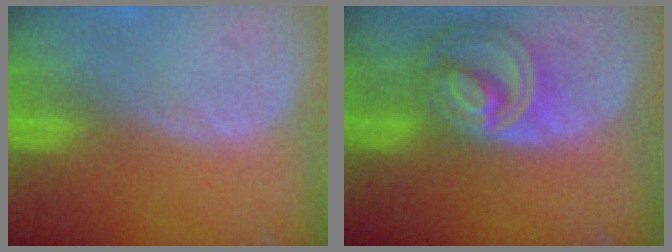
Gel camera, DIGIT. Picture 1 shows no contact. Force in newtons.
{"total": 8.6, "press": 7.4, "slide": 4.4}